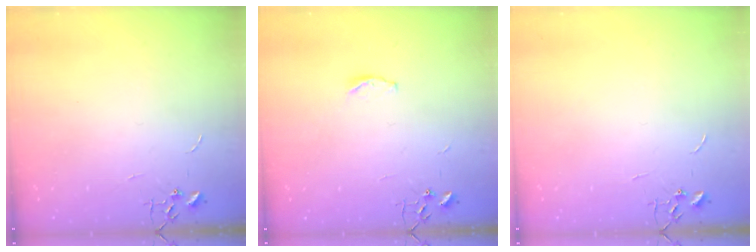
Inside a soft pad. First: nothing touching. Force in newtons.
{"total": 4.0, "press": 4.0, "slide": 0.6}
{"total": 0.0}